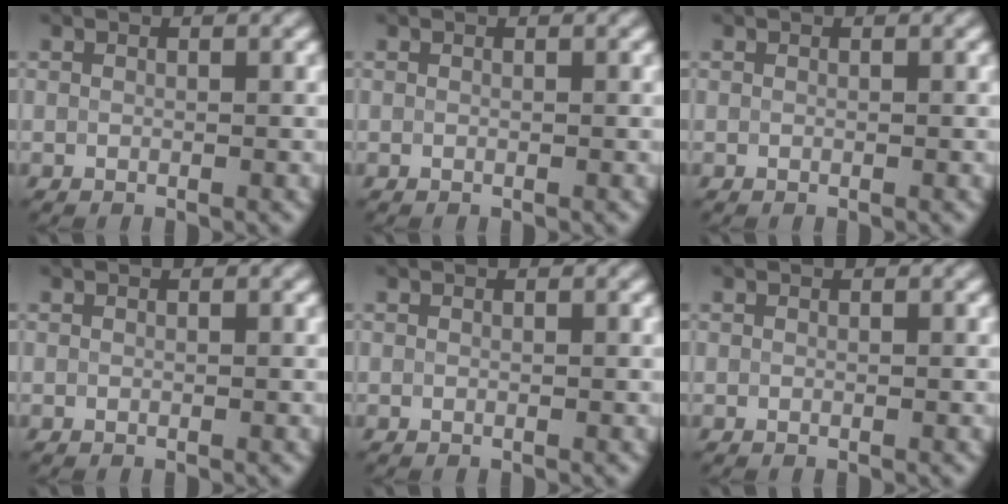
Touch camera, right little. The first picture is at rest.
{"total": 0.0}
{"total": 0.0}
{"total": 0.0}
{"total": 0.0}
{"total": 0.0}